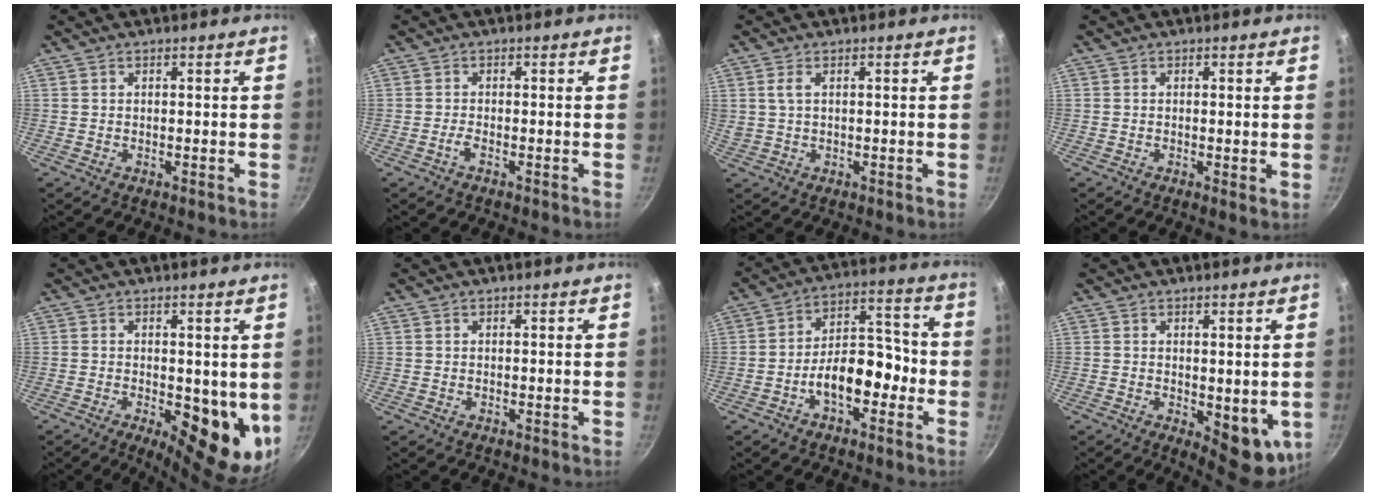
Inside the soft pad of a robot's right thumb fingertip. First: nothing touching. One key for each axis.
{"total": 1.3, "fx": -0.8, "fy": 0.2, "fz": 1.0, "tx": -0.027, "ty": 0.006, "tz": -0.021}
{"total": 2.3, "fx": 0.7, "fy": 1.2, "fz": 1.9, "tx": -0.036, "ty": 0.001, "tz": 0.017}
{"total": 1.3, "fx": 0.0, "fy": 0.4, "fz": 1.2, "tx": -0.020, "ty": -0.005, "tz": -0.002}
{"total": 12.2, "fx": -1.7, "fy": 5.2, "fz": 10.9, "tx": -0.115, "ty": -0.020, "tz": -0.013}
{"total": 0.0}
{"total": 11.5, "fx": -4.3, "fy": 6.4, "fz": 8.4, "tx": -0.091, "ty": 0.066, "tz": -0.075}
{"total": 8.7, "fx": -0.5, "fy": 3.9, "fz": 7.7, "tx": -0.072, "ty": -0.012, "tz": 0.004}